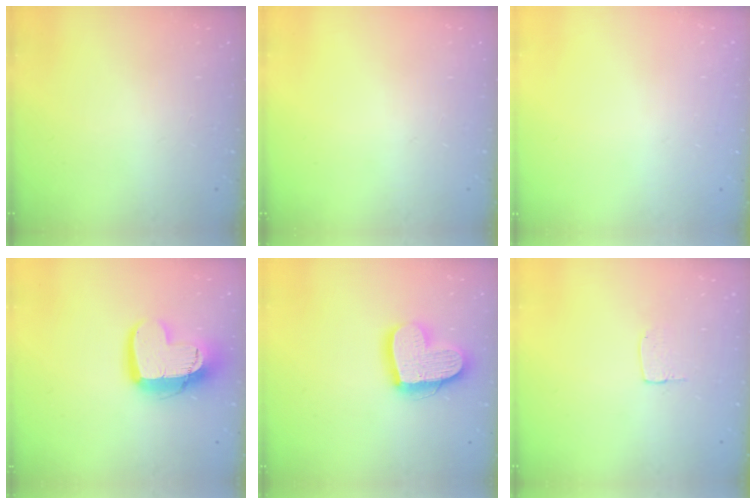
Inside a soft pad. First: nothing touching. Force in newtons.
{"total": 0.0}
{"total": 0.0}
{"total": 15.3, "press": 15.2, "slide": 1.2}
{"total": 18.1, "press": 18.0, "slide": 1.8}
{"total": 3.7, "press": 3.7, "slide": 0.2}